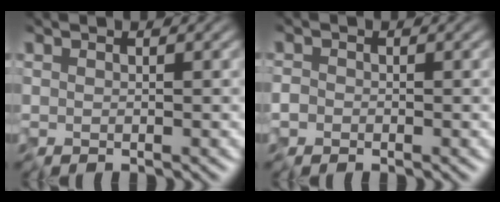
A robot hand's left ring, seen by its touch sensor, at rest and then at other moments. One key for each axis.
{"total": 1.1, "fx": -0.7, "fy": 0.9, "fz": 0.0, "tx": 0.000, "ty": -0.002, "tz": -0.018}